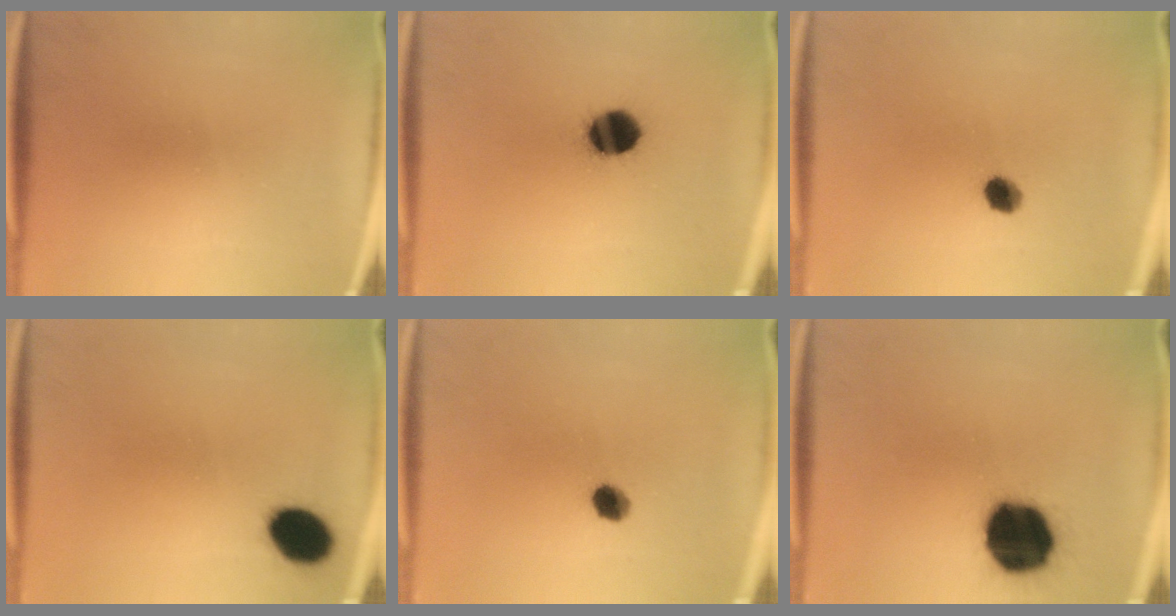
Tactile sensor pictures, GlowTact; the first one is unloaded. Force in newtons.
{"total": 10.5}
{"total": 3.4}
{"total": 8.3}
{"total": 3.4}
{"total": 19.8}